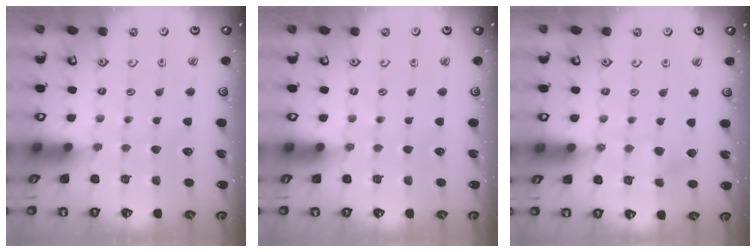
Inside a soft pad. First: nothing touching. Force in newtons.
{"total": 0.0}
{"total": 2.2, "press": 2.1, "slide": 0.5}